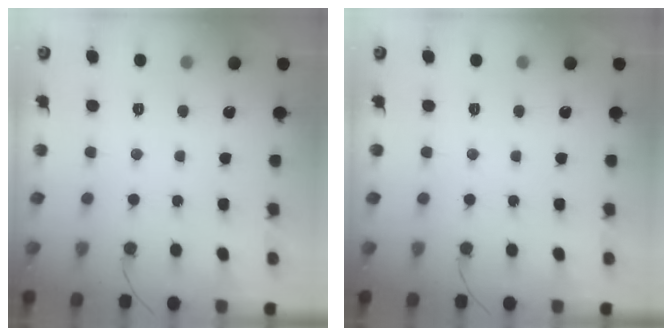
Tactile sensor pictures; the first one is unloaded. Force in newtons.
{"total": 0.0}